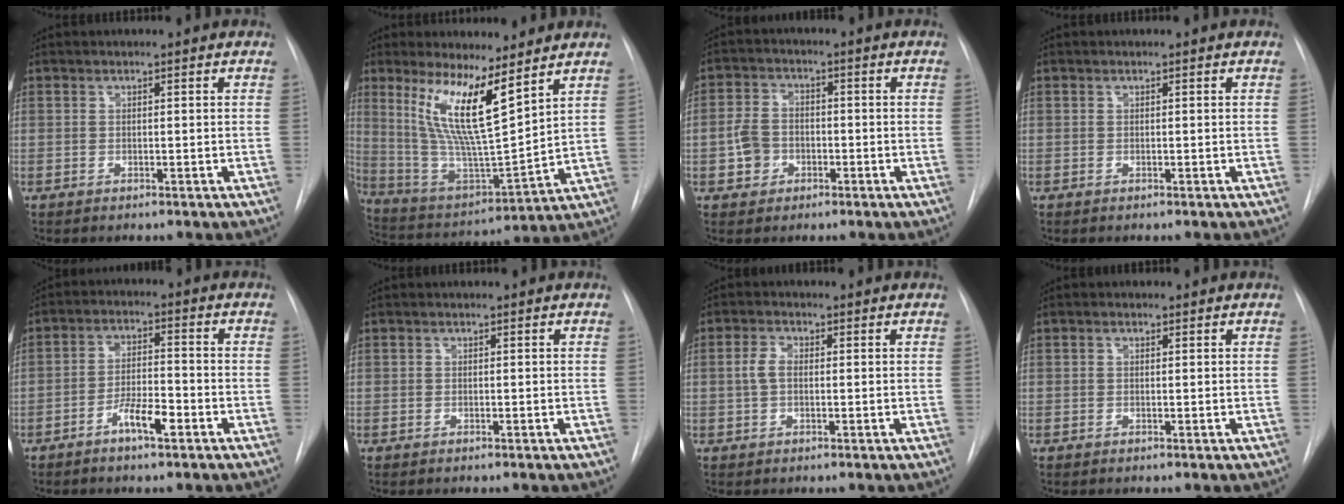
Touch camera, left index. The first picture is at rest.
{"total": 14.1, "force": [7.6, 1.8, 11.8], "torque": [-0.236, -0.013, 0.150]}
{"total": 5.1, "force": [-1.6, 4.2, 2.3], "torque": [-0.054, 0.016, -0.026]}
{"total": 0.0}
{"total": 5.6, "force": [-3.2, 1.2, 4.4], "torque": [-0.086, 0.004, -0.059]}
{"total": 0.0}
{"total": 2.7, "force": [0.1, 1.6, 2.2], "torque": [-0.053, 0.011, 0.000]}
{"total": 0.5, "force": [0.1, 0.4, 0.3], "torque": [-0.007, -0.001, 0.000]}